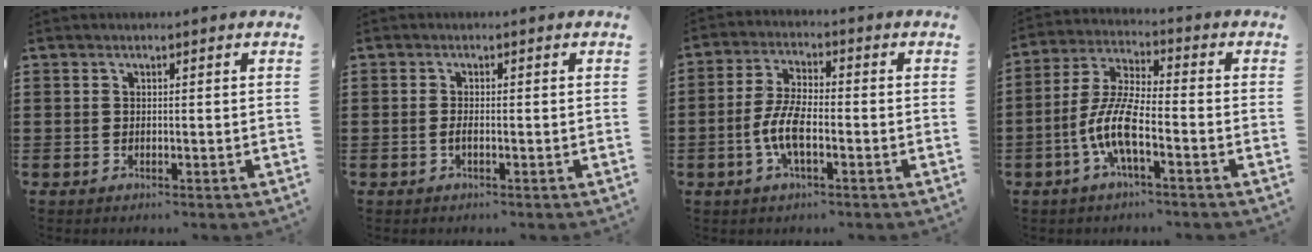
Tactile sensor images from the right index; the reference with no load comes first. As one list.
[{"total": 1.2, "force": [-0.5, 0.0, 1.1], "torque": [-0.024, -0.006, -0.007]}, {"total": 6.8, "force": [-2.0, 2.2, 6.1], "torque": [-0.146, -0.011, -0.043]}, {"total": 8.5, "force": [-3.4, 1.7, 7.5], "torque": [-0.182, -0.017, -0.072]}]